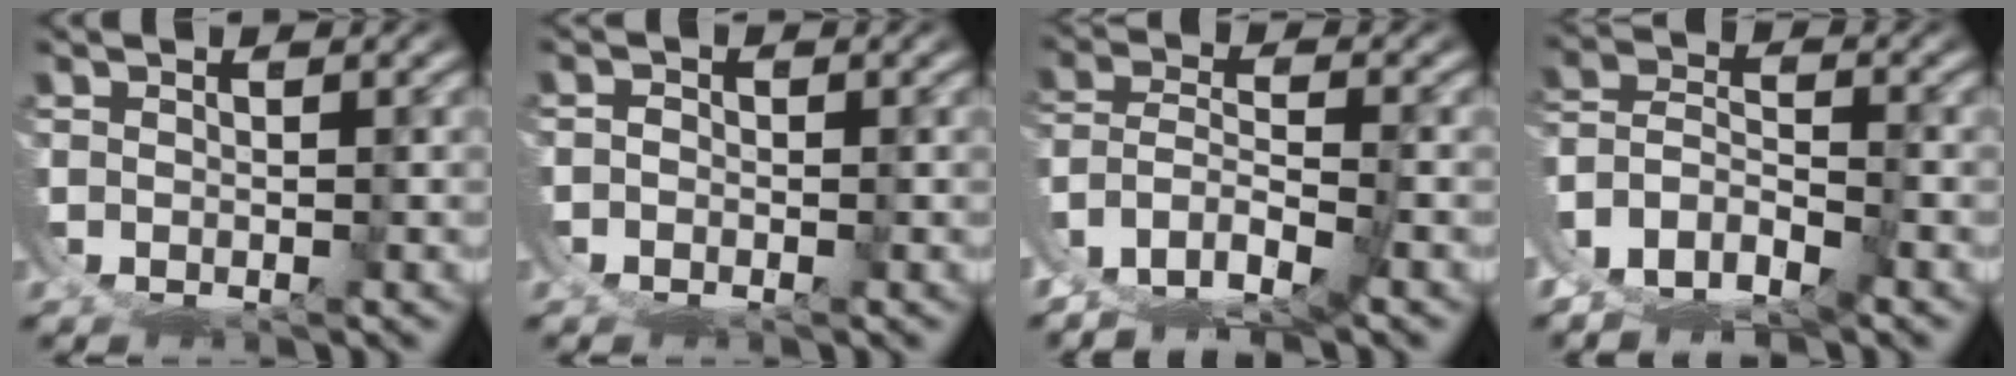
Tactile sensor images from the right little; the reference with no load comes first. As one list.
[{"total": 1.8, "force": [-1.0, 1.5, 0.4], "torque": [-0.014, -0.010, -0.014]}, {"total": 3.4, "force": [-1.0, 1.8, 2.7], "torque": [-0.066, -0.030, -0.001]}, {"total": 7.3, "force": [-2.6, 6.4, 2.5], "torque": [-0.082, -0.039, -0.042]}]